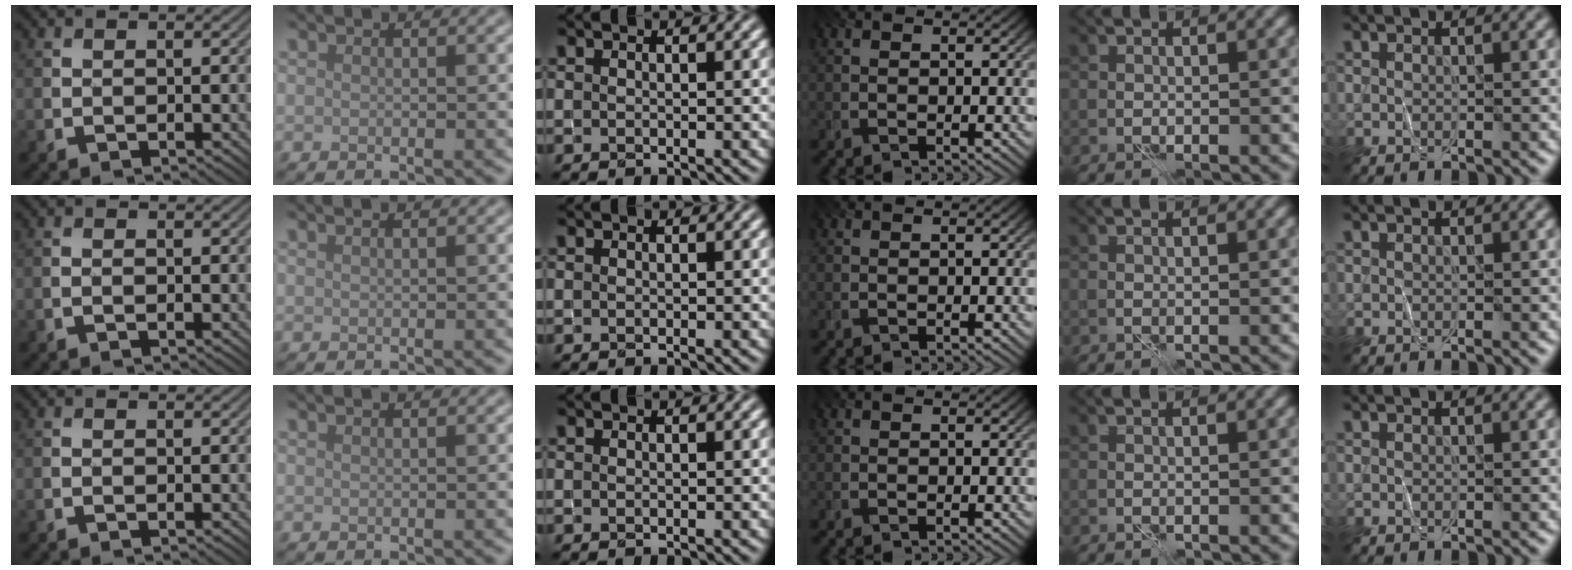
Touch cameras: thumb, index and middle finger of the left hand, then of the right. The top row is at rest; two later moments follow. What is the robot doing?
{"motion": "fold", "object": "shorts"}